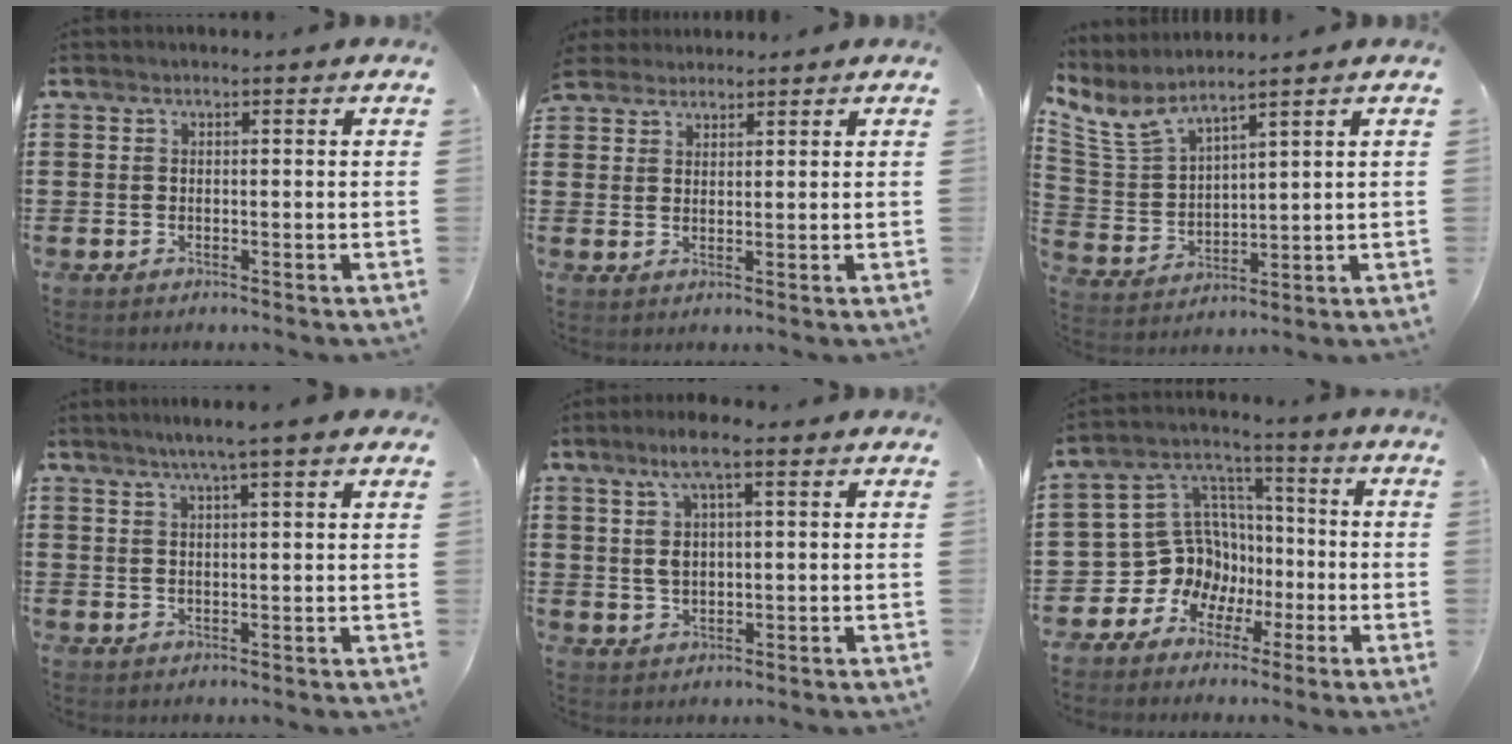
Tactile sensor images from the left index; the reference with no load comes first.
{"total": 2.9, "force": [2.7, 0.8, -0.2], "torque": [-0.006, 0.001, 0.054]}
{"total": 6.7, "force": [5.4, 1.8, 3.6], "torque": [-0.098, -0.022, 0.096]}
{"total": 3.3, "force": [2.2, -0.3, 2.4], "torque": [-0.052, 0.002, 0.037]}
{"total": 6.0, "force": [2.5, 1.8, 5.2], "torque": [-0.112, 0.007, 0.039]}
{"total": 10.2, "force": [-2.1, 9.7, 2.3], "torque": [-0.102, -0.005, -0.032]}